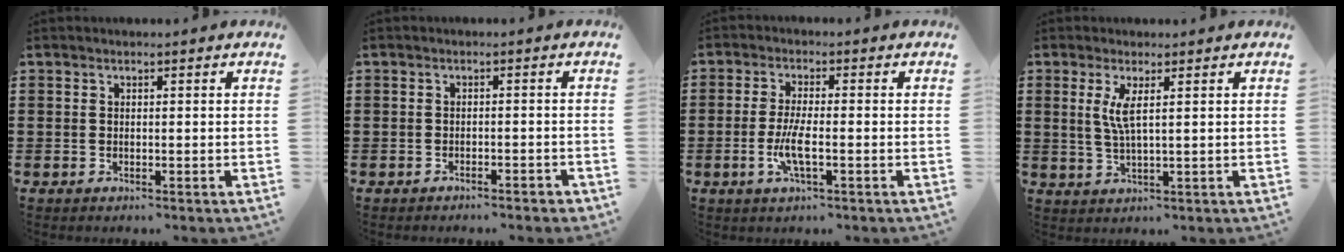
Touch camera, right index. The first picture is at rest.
{"total": 1.3, "force": [-1.3, 0.0, 0.3], "torque": [-0.009, 0.002, -0.026]}
{"total": 5.4, "force": [-1.7, 1.2, 5.0], "torque": [-0.110, -0.008, -0.038]}
{"total": 3.6, "force": [1.1, 0.3, 3.4], "torque": [-0.073, -0.004, 0.017]}